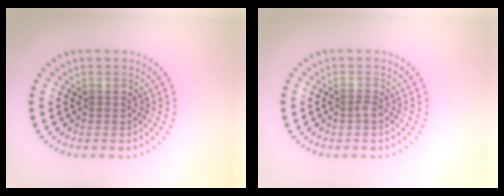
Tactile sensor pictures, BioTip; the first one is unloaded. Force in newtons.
{"total": 0.7, "press": 0.5, "slide": 0.5}